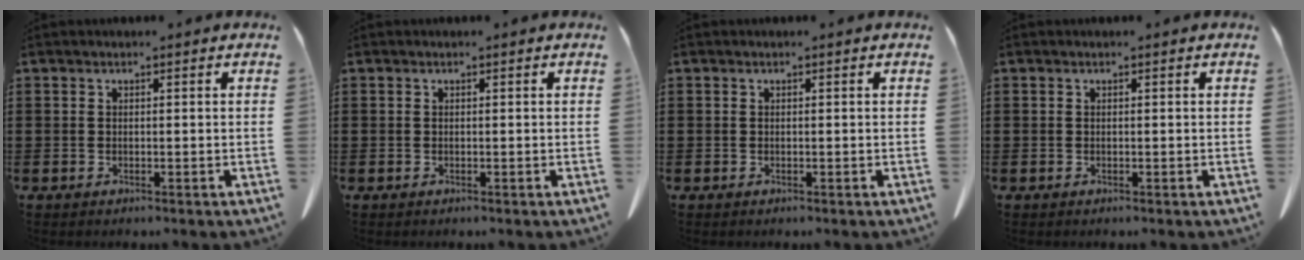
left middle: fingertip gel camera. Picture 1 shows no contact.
{"total": 0.0}
{"total": 0.0}
{"total": 0.0}